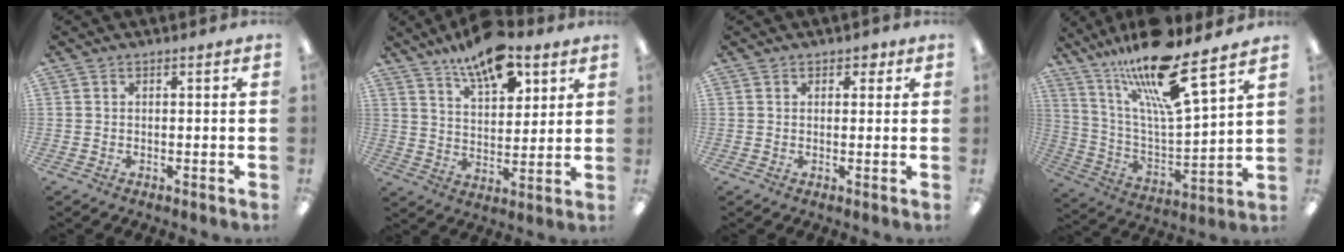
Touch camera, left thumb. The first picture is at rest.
{"total": 13.5, "force": [9.4, 5.9, 7.8], "torque": [-0.116, -0.050, 0.163]}
{"total": 2.2, "force": [1.1, 1.6, 0.9], "torque": [-0.001, -0.001, 0.016]}
{"total": 18.5, "force": [14.1, 2.9, 11.7], "torque": [-0.220, -0.089, 0.234]}